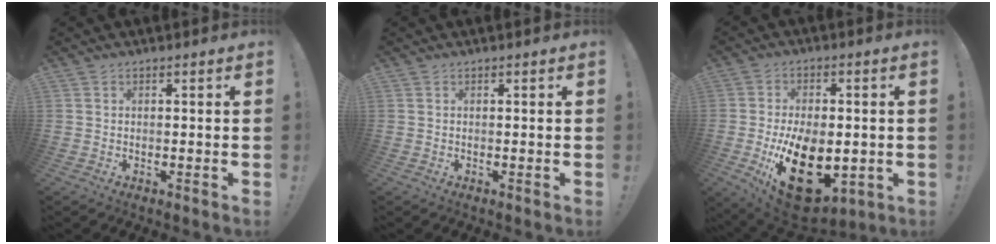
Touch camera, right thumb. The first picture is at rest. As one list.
[{"total": 0.0}, {"total": 21.7, "force": [-5.5, 12.9, 16.5], "torque": [-0.266, 0.014, -0.072]}]